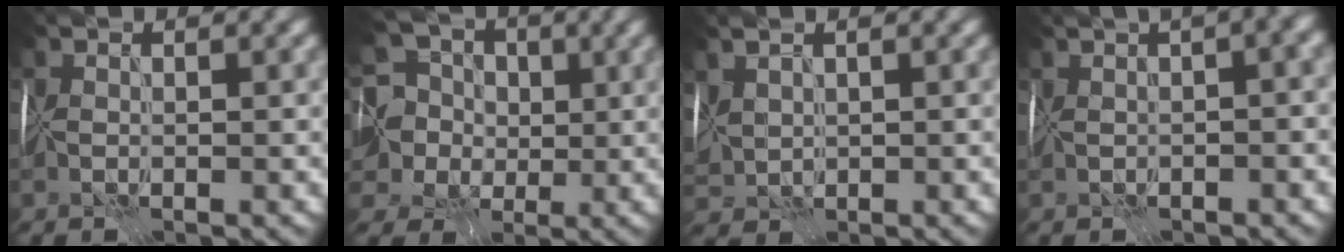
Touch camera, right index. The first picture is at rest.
{"total": 8.6, "force": [0.4, 7.9, 3.5], "torque": [-0.084, 0.021, -0.023]}
{"total": 2.9, "force": [1.2, 2.0, 1.8], "torque": [-0.052, 0.005, 0.034]}
{"total": 13.7, "force": [4.5, 6.0, 11.5], "torque": [-0.121, 0.070, 0.044]}